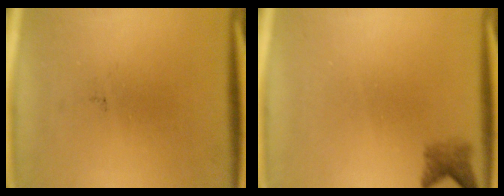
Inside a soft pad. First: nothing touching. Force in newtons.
{"total": 2.0}